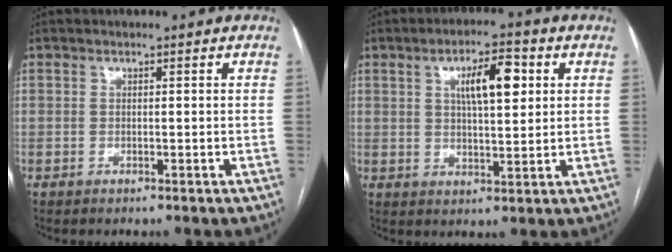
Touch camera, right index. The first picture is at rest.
{"total": 7.9, "force": [2.6, 2.3, 7.1], "torque": [-0.118, 0.012, 0.044]}